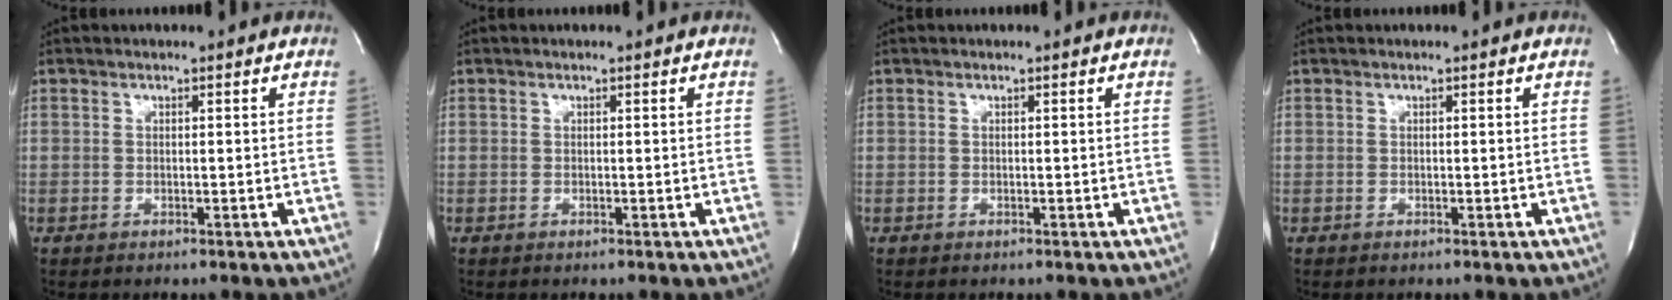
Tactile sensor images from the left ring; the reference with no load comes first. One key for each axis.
{"total": 0.0}
{"total": 0.0}
{"total": 0.0}